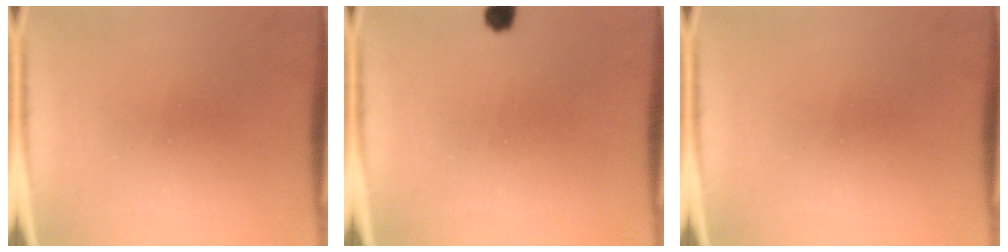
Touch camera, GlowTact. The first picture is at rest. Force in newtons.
{"total": 2.4}
{"total": 0.0}